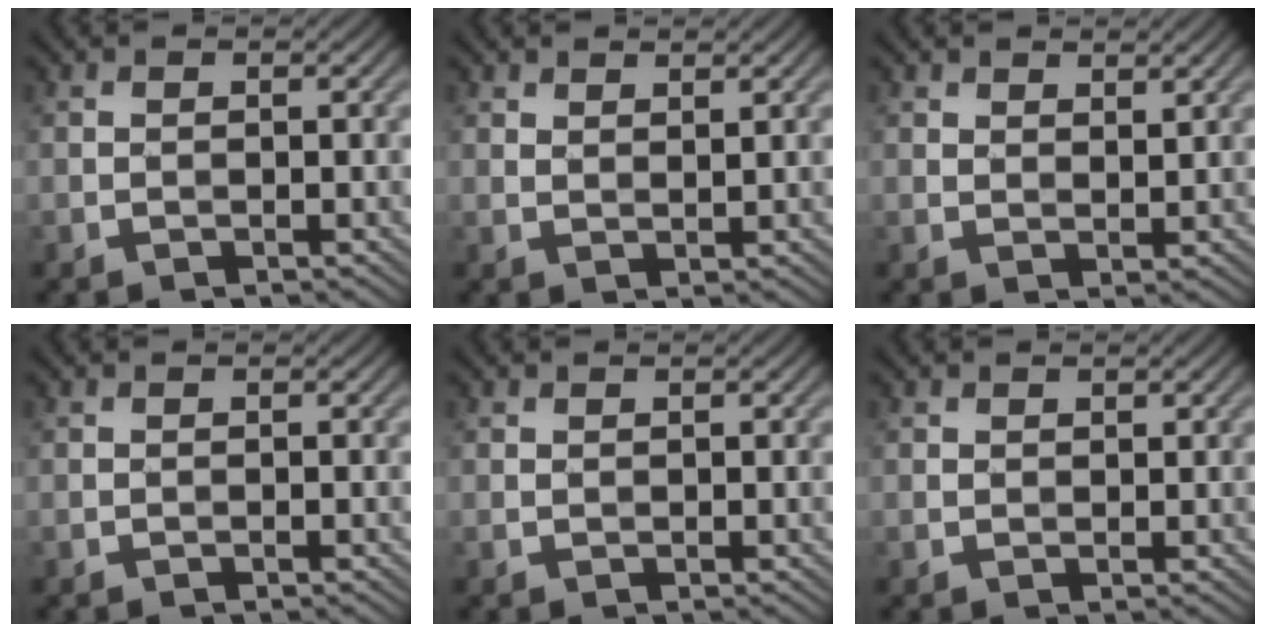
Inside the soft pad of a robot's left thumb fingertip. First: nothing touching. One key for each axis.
{"total": 2.5, "fx": 2.0, "fy": 0.8, "fz": 1.2, "tx": -0.018, "ty": -0.002, "tz": 0.040}
{"total": 3.2, "fx": 2.5, "fy": 1.3, "fz": 1.6, "tx": -0.027, "ty": -0.001, "tz": 0.049}
{"total": 0.0}
{"total": 0.6, "fx": 0.5, "fy": 0.3, "fz": 0.2, "tx": -0.004, "ty": 0.003, "tz": 0.014}
{"total": 1.3, "fx": 0.9, "fy": 0.7, "fz": 0.5, "tx": -0.007, "ty": 0.003, "tz": 0.021}